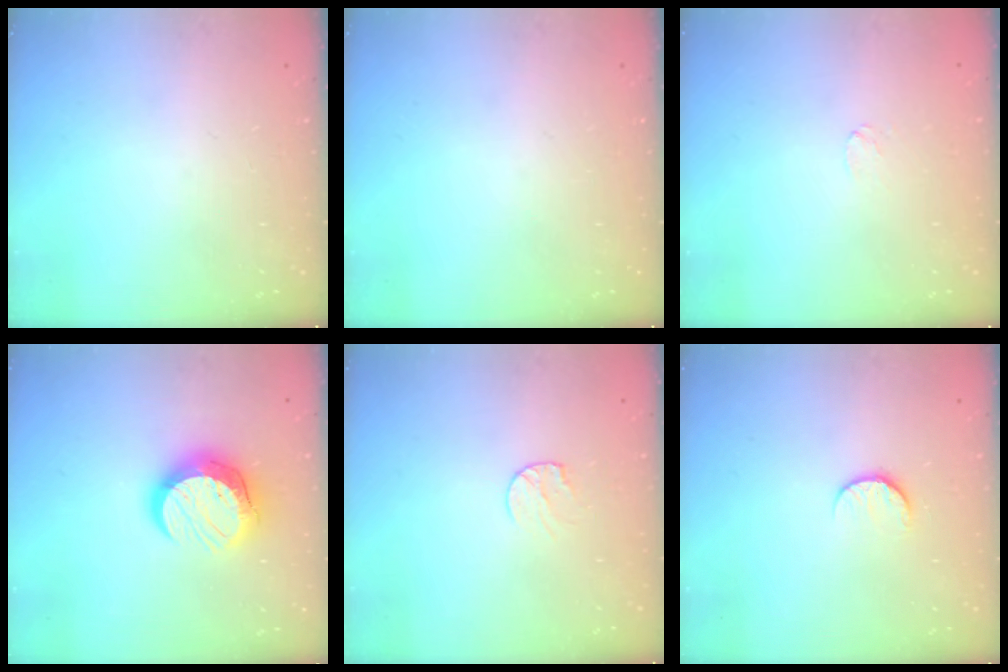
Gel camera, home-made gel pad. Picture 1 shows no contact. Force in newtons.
{"total": 0.0}
{"total": 2.9, "press": 2.9, "slide": 0.3}
{"total": 13.2, "press": 13.2, "slide": 1.0}
{"total": 5.6, "press": 5.5, "slide": 0.6}
{"total": 7.1, "press": 7.1, "slide": 0.7}